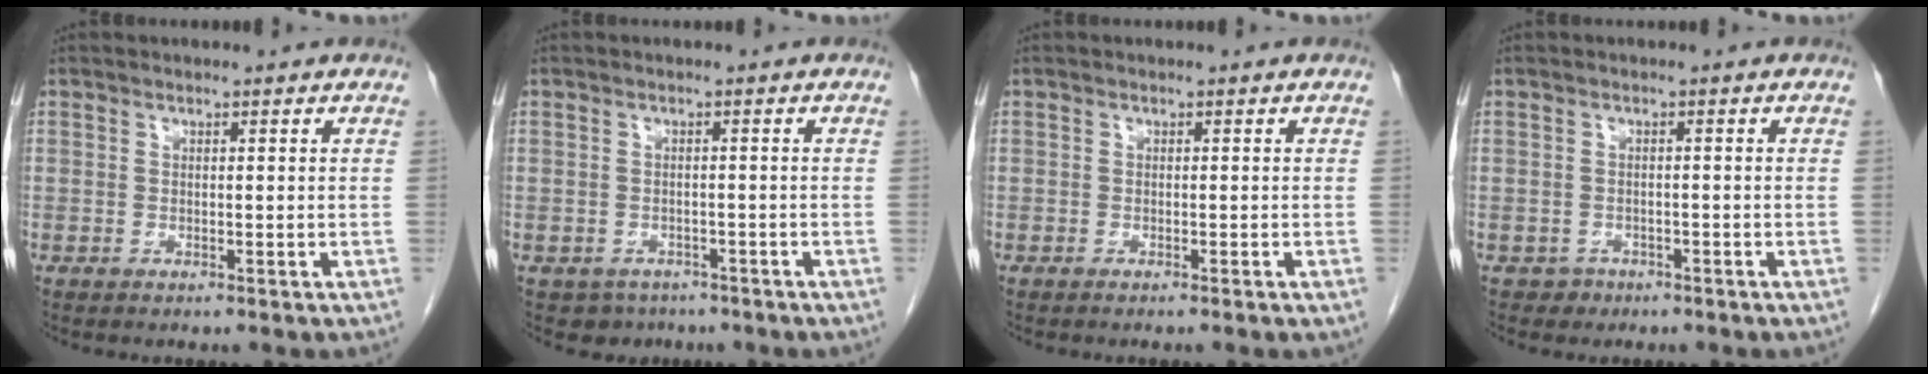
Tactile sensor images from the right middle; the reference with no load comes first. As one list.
[{"total": 3.4, "force": [-2.3, 2.4, 0.1], "torque": [-0.006, 0.007, -0.031]}, {"total": 1.3, "force": [-0.9, 0.0, 0.8], "torque": [-0.013, -0.001, -0.009]}, {"total": 1.7, "force": [-1.1, 1.3, -0.1], "torque": [0.000, 0.007, -0.015]}]